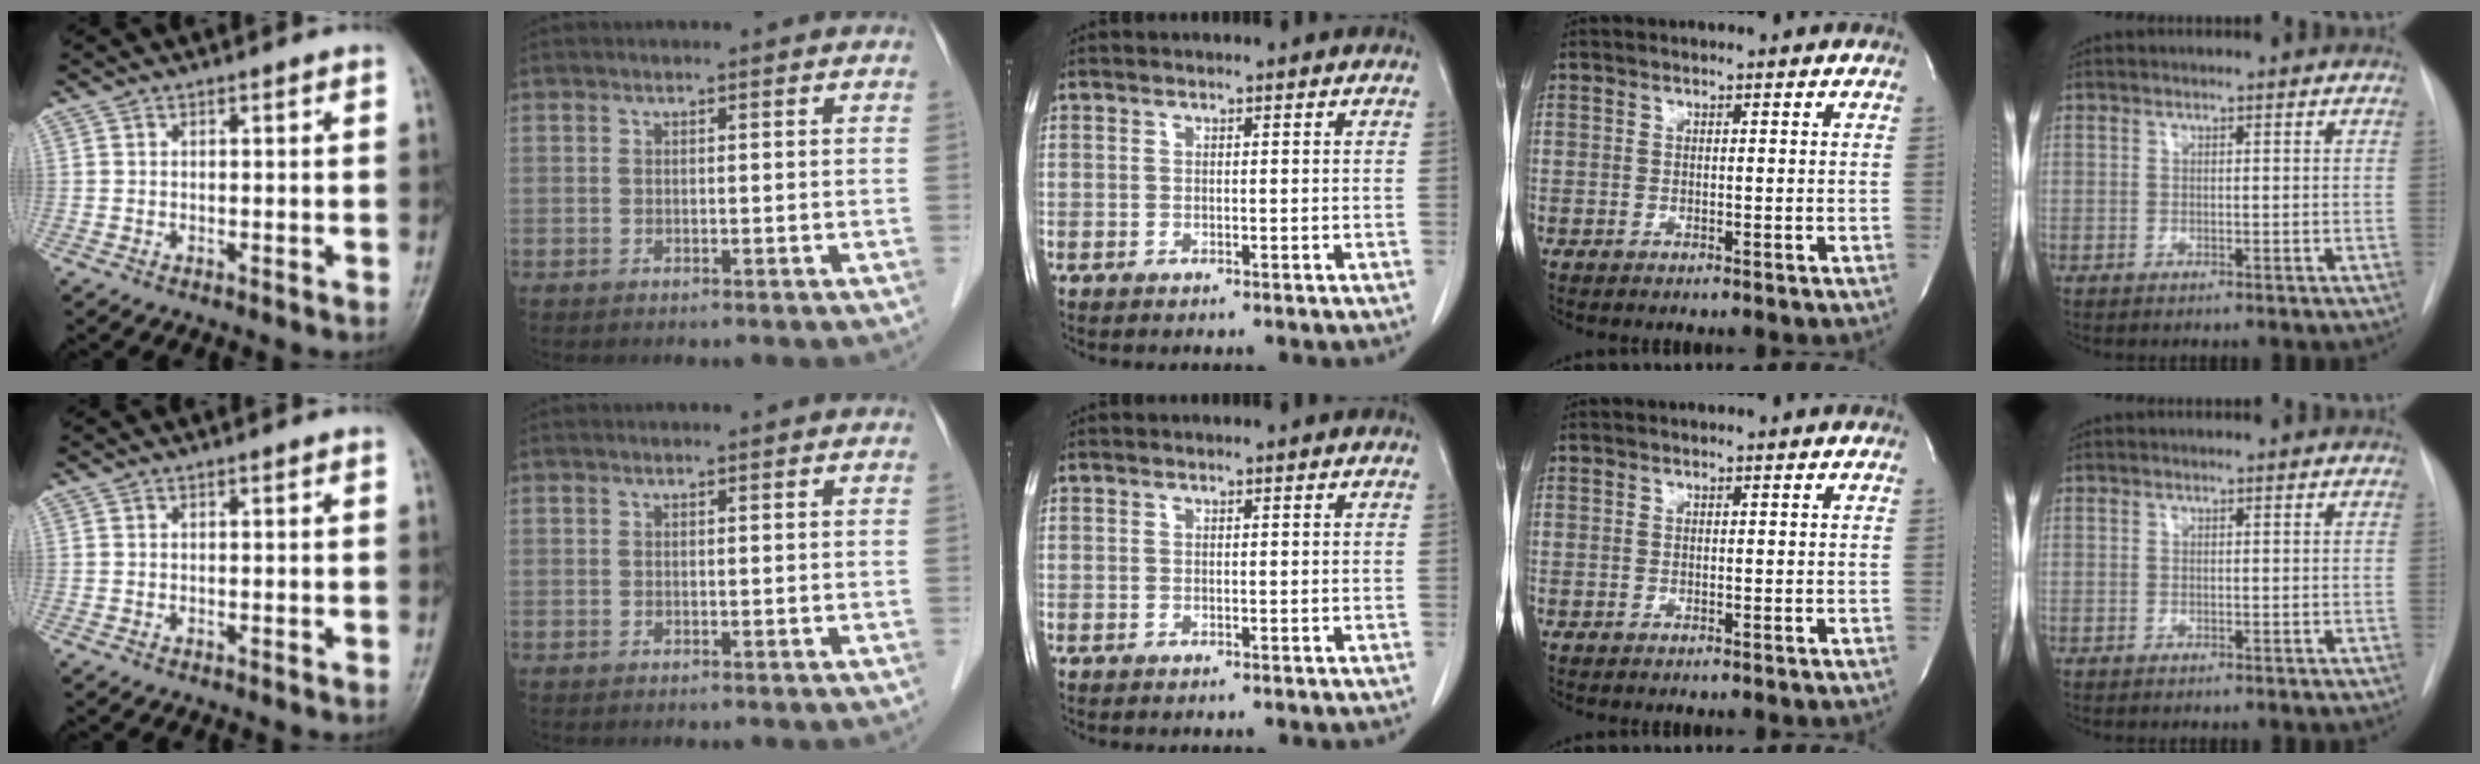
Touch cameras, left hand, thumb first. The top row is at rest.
{}